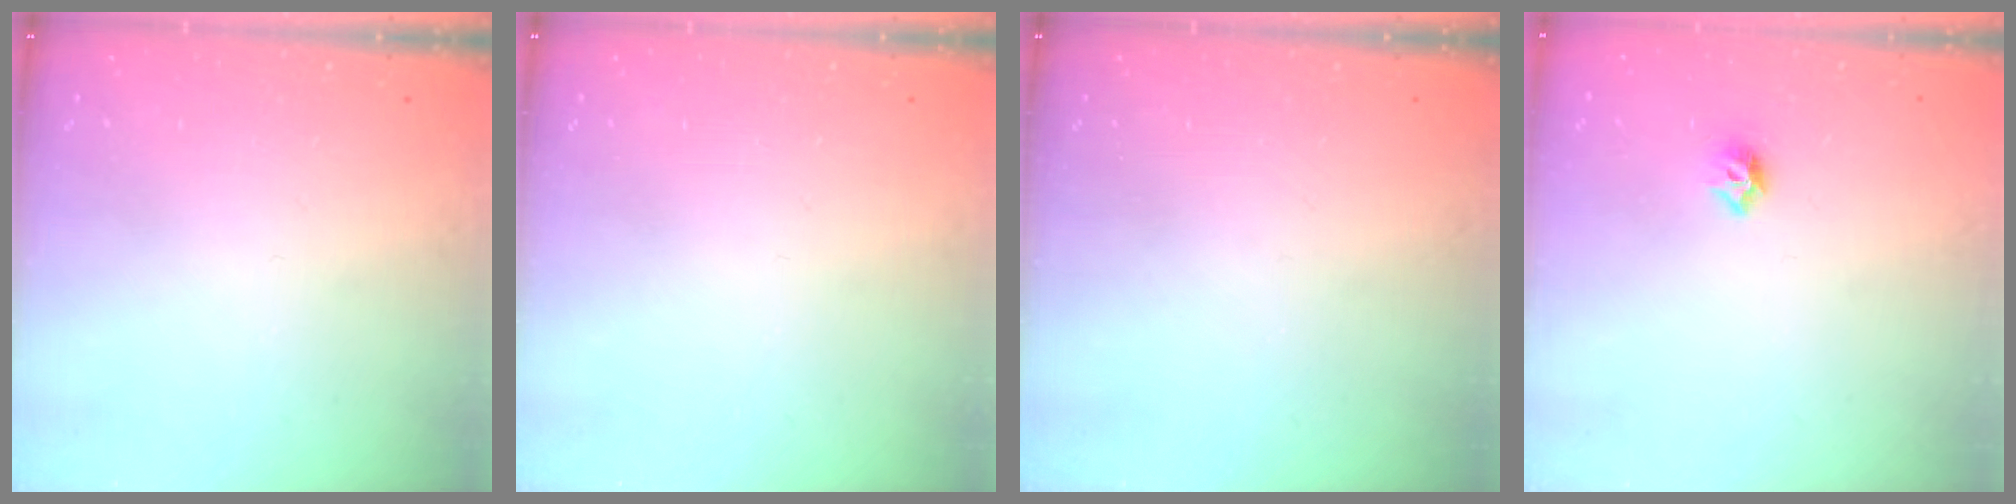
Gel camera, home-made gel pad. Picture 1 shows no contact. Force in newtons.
{"total": 0.0}
{"total": 0.0}
{"total": 5.5, "press": 5.4, "slide": 0.9}